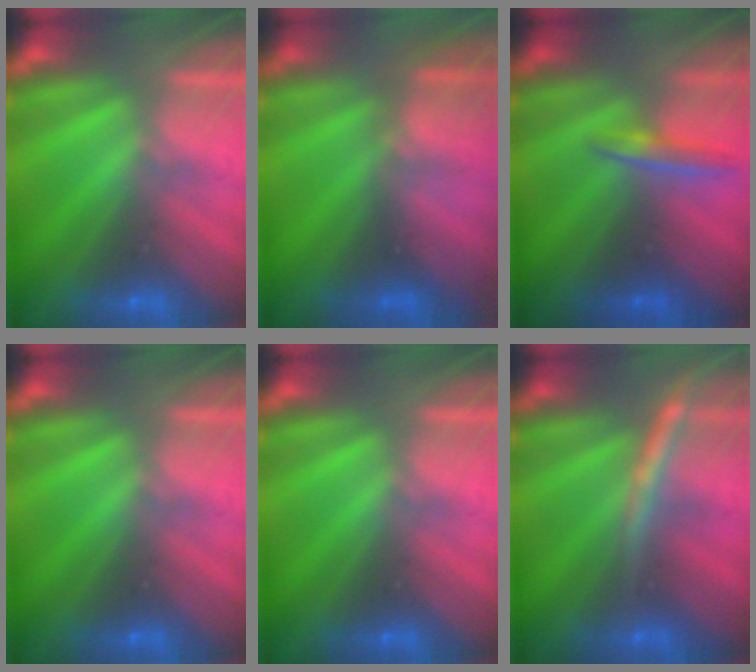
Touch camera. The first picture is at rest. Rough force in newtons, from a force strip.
{"total": 2.8}
{"total": 1.7}
{"total": 0.0}
{"total": 0.0}
{"total": 2.7}